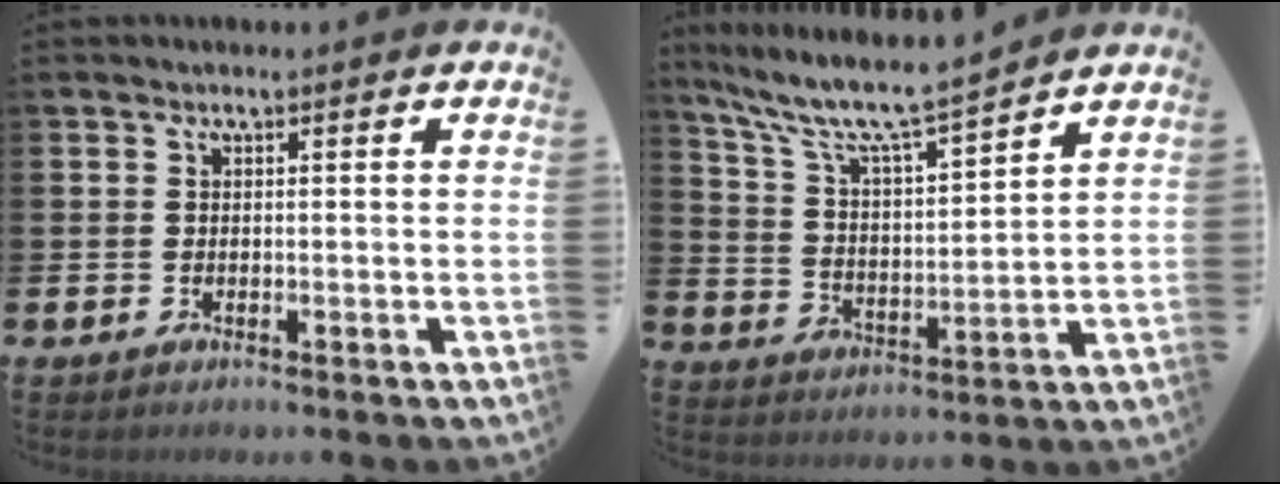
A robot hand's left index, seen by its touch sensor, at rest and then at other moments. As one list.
[{"total": 8.7, "force": [7.9, 0.7, 3.5], "torque": [-0.101, -0.056, 0.133]}]